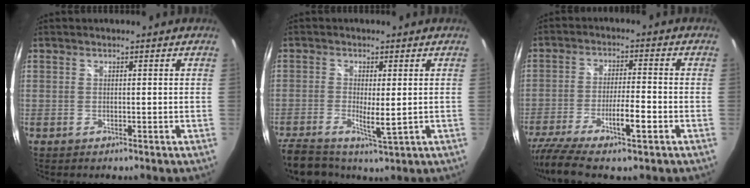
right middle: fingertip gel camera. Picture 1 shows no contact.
{"total": 7.1, "force": [-2.8, 2.9, 5.9], "torque": [-0.133, -0.015, -0.053]}
{"total": 11.1, "force": [-6.9, 1.5, 8.5], "torque": [-0.178, -0.022, -0.126]}